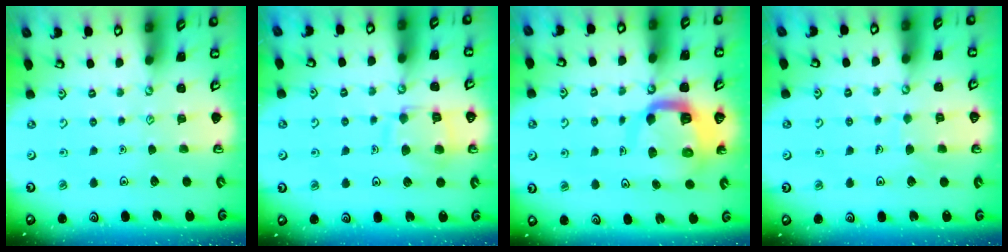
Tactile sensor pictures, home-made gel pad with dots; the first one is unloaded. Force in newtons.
{"total": 11.0, "press": 11.0, "slide": 0.9}
{"total": 10.2, "press": 10.1, "slide": 1.4}
{"total": 5.9, "press": 5.9, "slide": 0.5}